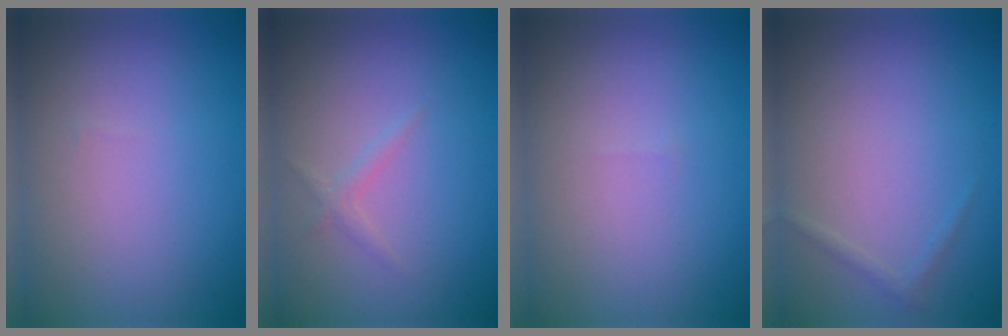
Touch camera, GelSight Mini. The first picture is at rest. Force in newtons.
{"total": 0.9, "press": 0.9, "slide": 0.1}
{"total": 0.0}
{"total": 0.6, "press": 0.6, "slide": 0.1}